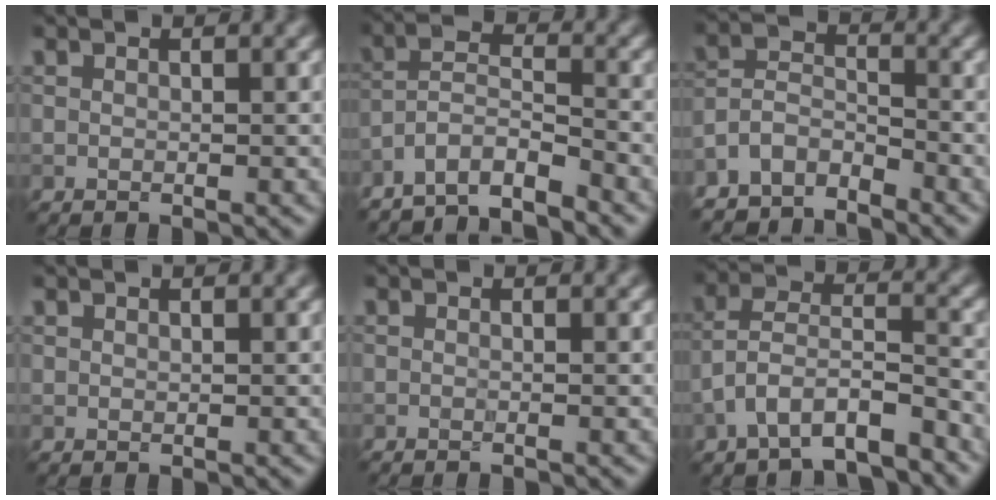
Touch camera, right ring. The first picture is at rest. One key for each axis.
{"total": 6.0, "fx": -5.1, "fy": 1.3, "fz": 2.8, "tx": -0.046, "ty": 0.003, "tz": -0.099}
{"total": 4.7, "fx": -4.2, "fy": 1.7, "fz": 1.3, "tx": -0.022, "ty": 0.000, "tz": -0.089}
{"total": 0.0}
{"total": 0.6, "fx": -0.2, "fy": 0.1, "fz": 0.5, "tx": -0.006, "ty": -0.007, "tz": -0.007}
{"total": 6.4, "fx": -4.1, "fy": 2.7, "fz": 4.0, "tx": -0.070, "ty": 0.002, "tz": -0.085}